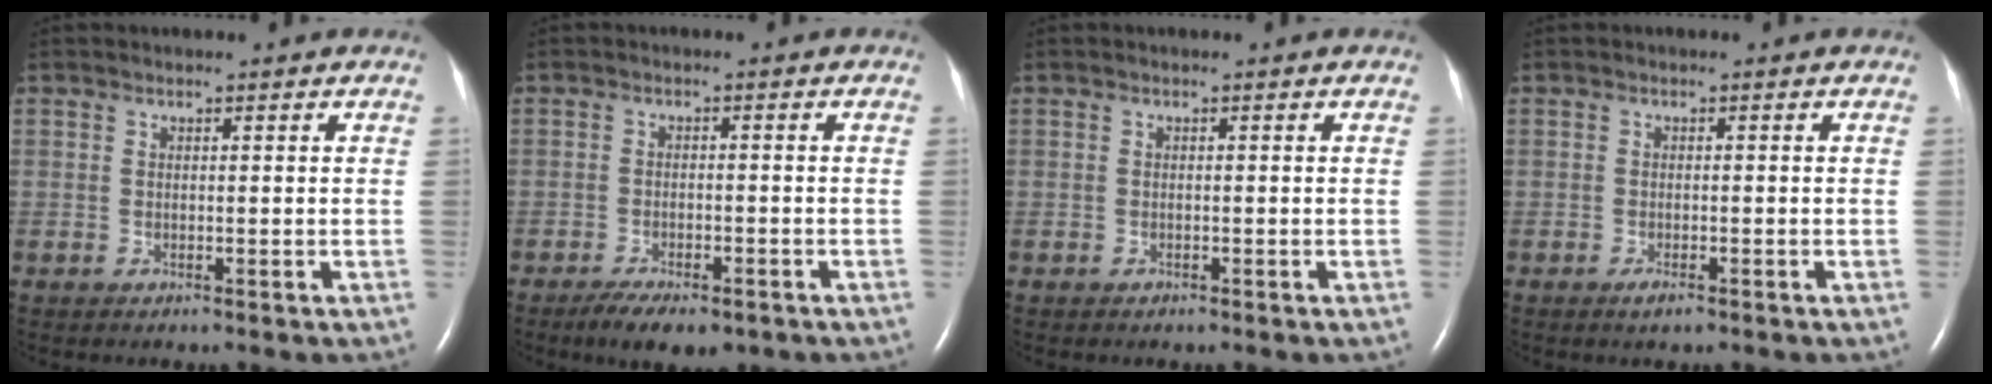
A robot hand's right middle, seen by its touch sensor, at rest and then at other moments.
{"total": 6.7, "force": [-4.9, 2.4, 4.0], "torque": [-0.061, -0.008, -0.072]}
{"total": 0.0}
{"total": 1.3, "force": [-0.9, 0.3, 0.9], "torque": [-0.021, -0.003, -0.012]}